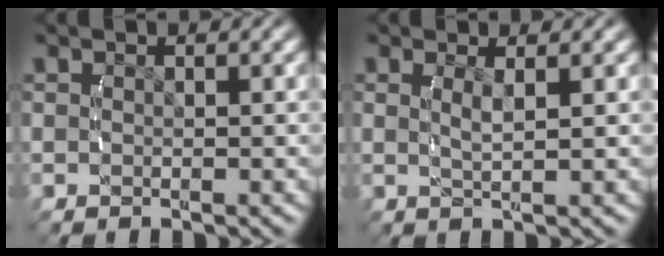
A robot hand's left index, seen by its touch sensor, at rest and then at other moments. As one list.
[{"total": 1.6, "force": [0.6, 0.1, 1.4], "torque": [-0.032, -0.007, 0.012]}]